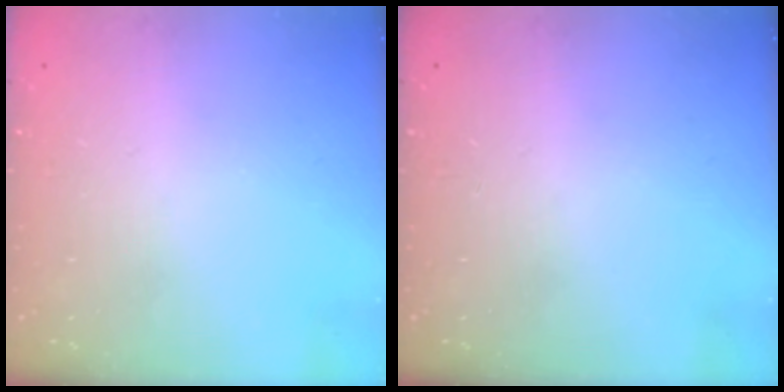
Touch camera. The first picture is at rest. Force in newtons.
{"total": 0.0}